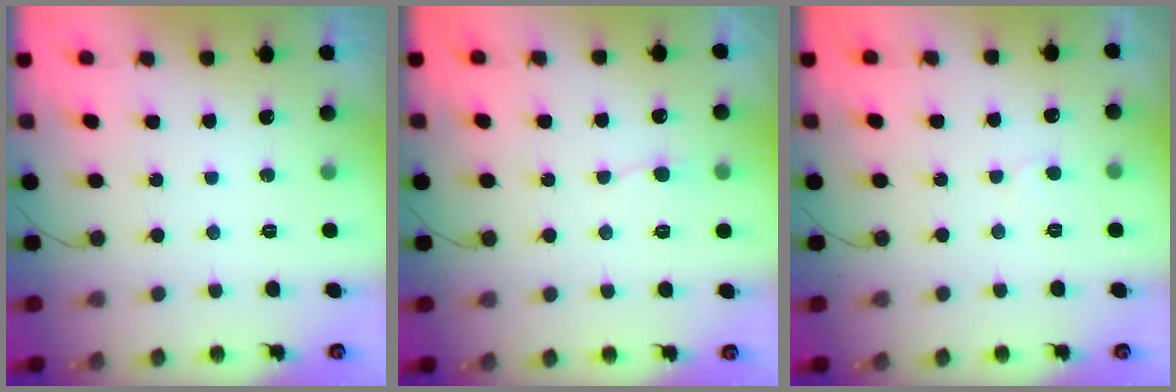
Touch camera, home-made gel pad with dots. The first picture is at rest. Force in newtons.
{"total": 3.0, "press": 3.0, "slide": 0.4}
{"total": 3.8, "press": 3.8, "slide": 0.4}